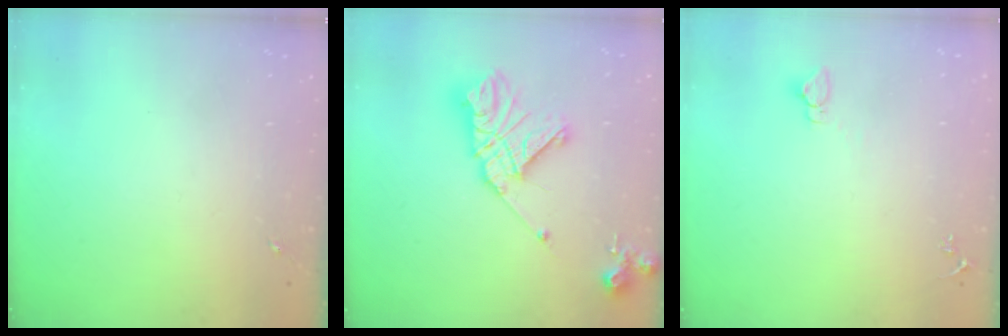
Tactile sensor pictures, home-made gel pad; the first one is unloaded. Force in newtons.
{"total": 17.8, "press": 17.7, "slide": 2.1}
{"total": 2.9, "press": 2.9, "slide": 0.1}